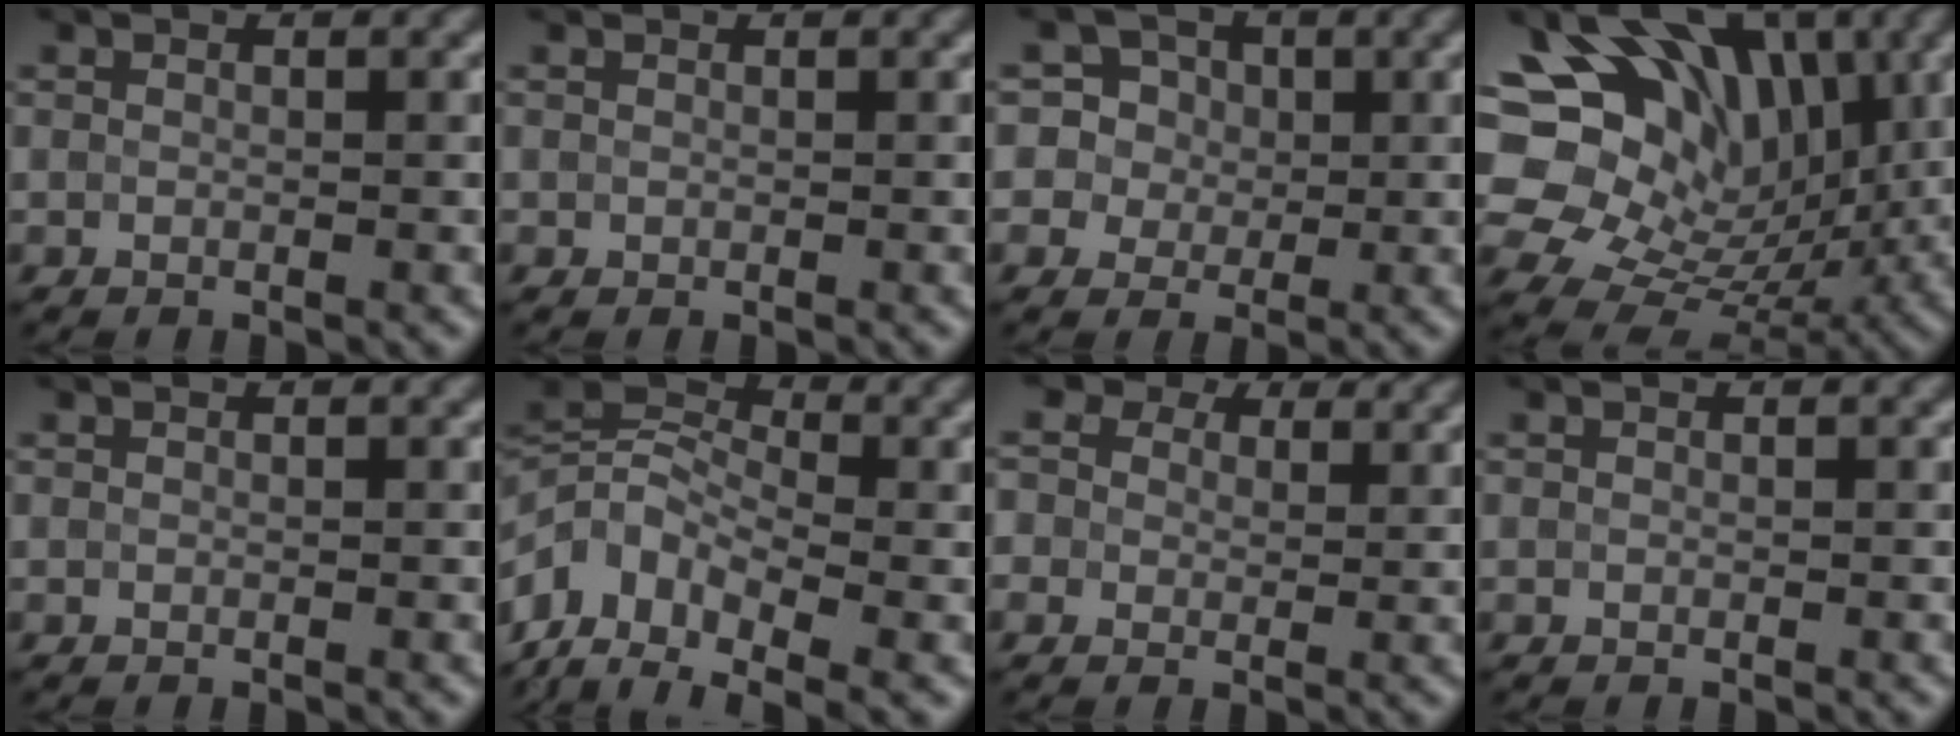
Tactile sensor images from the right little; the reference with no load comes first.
{"total": 0.5, "force": [0.3, 0.4, -0.1], "torque": [0.006, 0.000, 0.005]}
{"total": 6.4, "force": [2.5, 5.6, 1.9], "torque": [-0.032, 0.021, 0.024]}
{"total": 15.2, "force": [3.8, 11.0, 9.7], "torque": [-0.172, 0.027, 0.063]}
{"total": 0.0}
{"total": 7.8, "force": [-3.4, 5.2, 4.7], "torque": [-0.092, 0.012, -0.089]}
{"total": 9.7, "force": [5.7, 6.7, 4.0], "torque": [-0.089, 0.034, 0.069]}
{"total": 0.0}